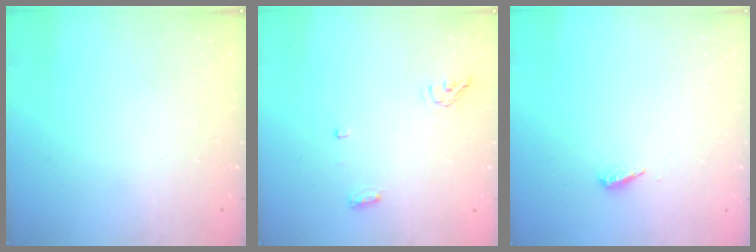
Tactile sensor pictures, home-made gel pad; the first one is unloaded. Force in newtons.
{"total": 4.9, "press": 4.8, "slide": 1.0}
{"total": 2.9, "press": 2.9, "slide": 0.3}